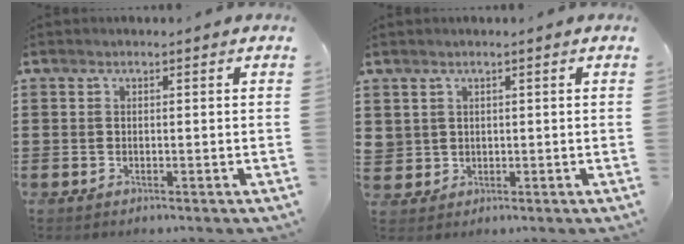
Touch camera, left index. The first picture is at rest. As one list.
[{"total": 1.7, "force": [0.8, 1.5, 0.1], "torque": [-0.010, 0.007, 0.014]}]